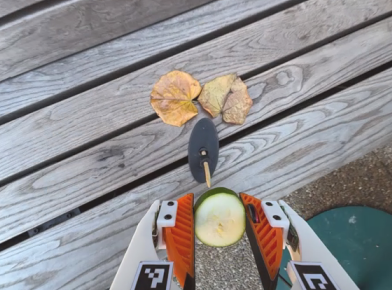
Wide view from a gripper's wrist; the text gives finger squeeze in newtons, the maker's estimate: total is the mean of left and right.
{"total": 9.2, "left": 9.5, "right": 9.0}